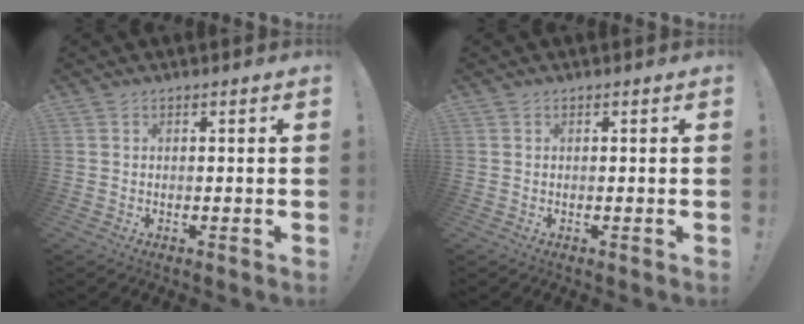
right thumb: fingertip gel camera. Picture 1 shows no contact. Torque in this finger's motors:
{"motor_torque": [-0.01, 0.00, 0.00, 0.00, 0.00]}